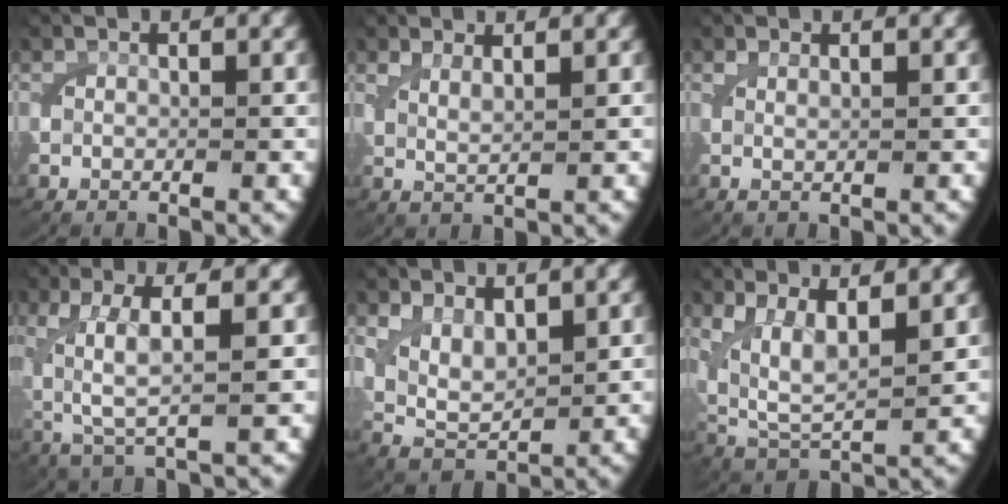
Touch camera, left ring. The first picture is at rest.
{"total": 2.0, "force": [1.2, 0.3, 1.6], "torque": [-0.036, -0.010, 0.030]}
{"total": 1.1, "force": [0.7, -0.2, 0.8], "torque": [-0.015, -0.004, 0.017]}
{"total": 5.0, "force": [0.7, 1.9, 4.5], "torque": [-0.101, -0.007, 0.024]}
{"total": 4.9, "force": [1.4, 3.7, 3.0], "torque": [-0.071, -0.018, 0.028]}
{"total": 6.4, "force": [1.9, 4.2, 4.5], "torque": [-0.123, -0.038, 0.055]}